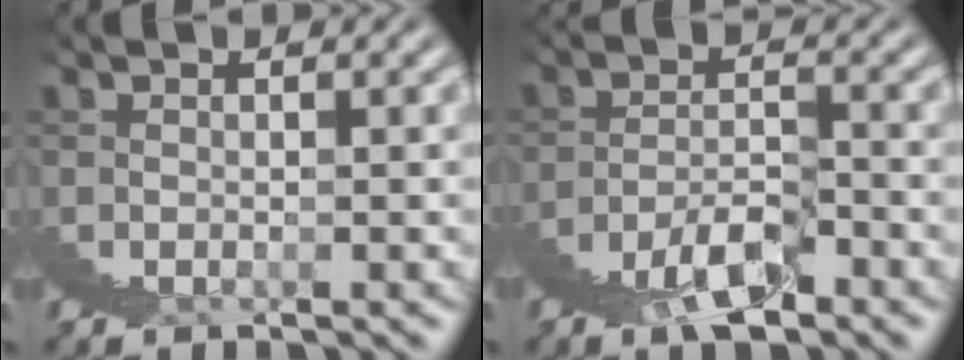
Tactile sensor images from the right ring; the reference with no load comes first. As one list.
[{"total": 4.4, "force": [-1.9, 2.0, 3.4], "torque": [-0.048, 0.012, -0.038]}]